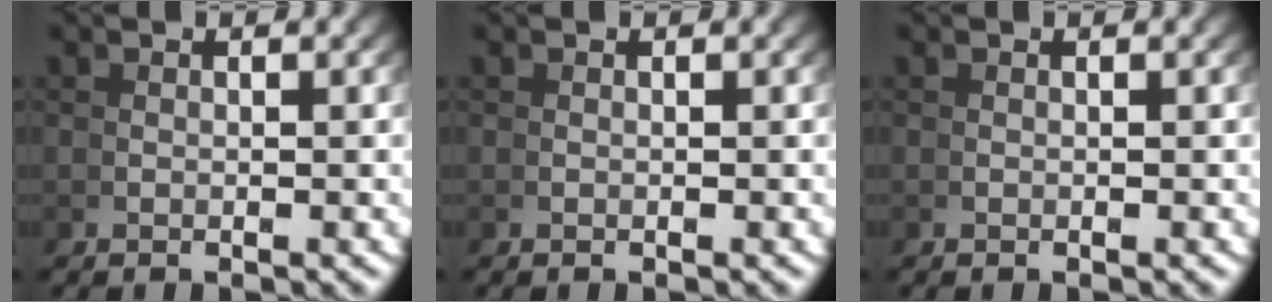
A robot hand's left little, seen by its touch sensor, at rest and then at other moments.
{"total": 0.0}
{"total": 0.0}